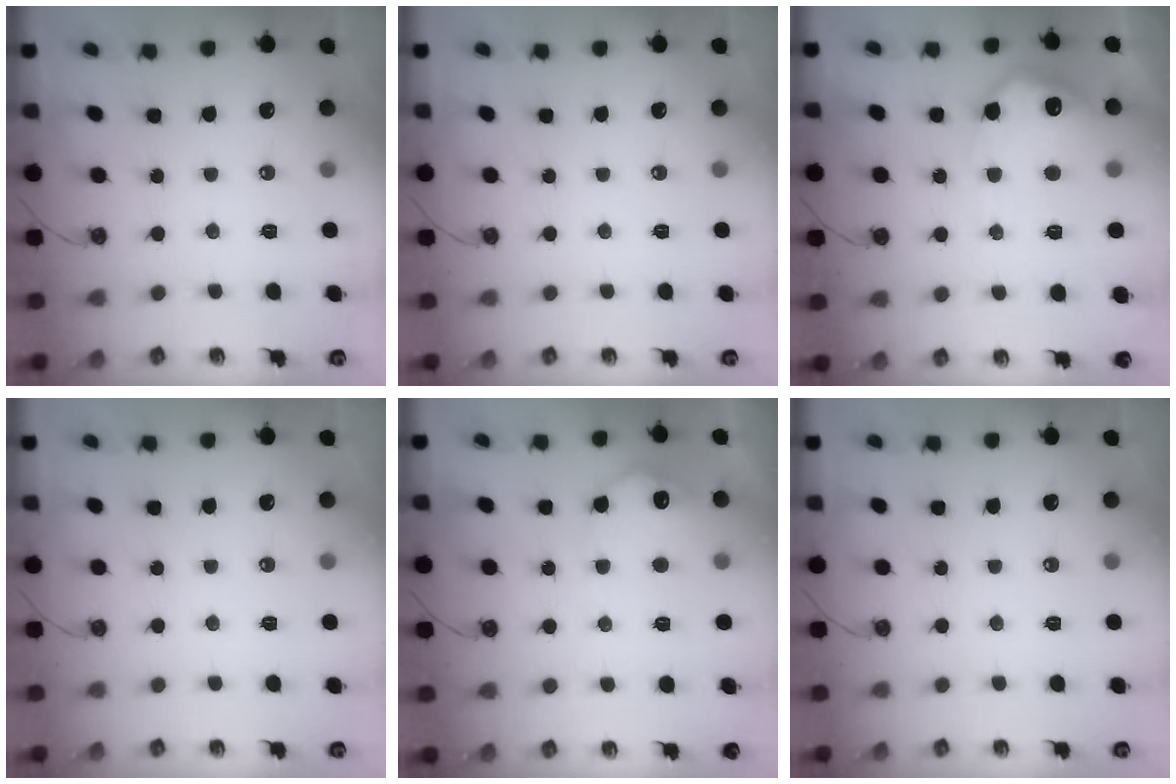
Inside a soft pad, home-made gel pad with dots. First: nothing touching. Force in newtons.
{"total": 0.0}
{"total": 15.5, "press": 15.5, "slide": 1.1}
{"total": 0.0}
{"total": 10.8, "press": 10.8, "slide": 0.2}
{"total": 0.0}